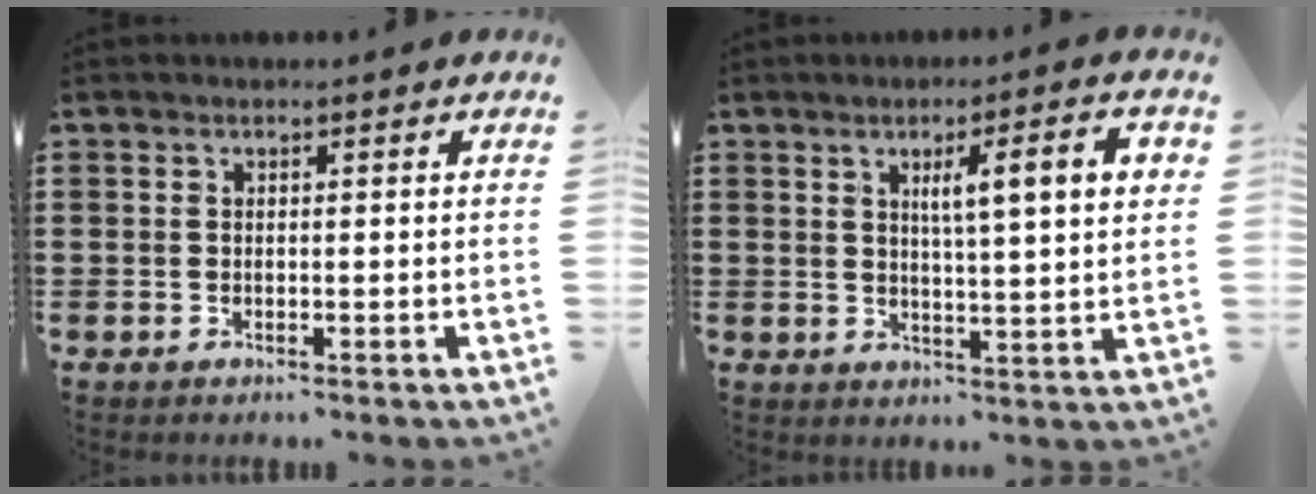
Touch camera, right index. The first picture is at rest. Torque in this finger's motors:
{"motor_torque": [0.73, 0.01, 0.70, 0.14]}